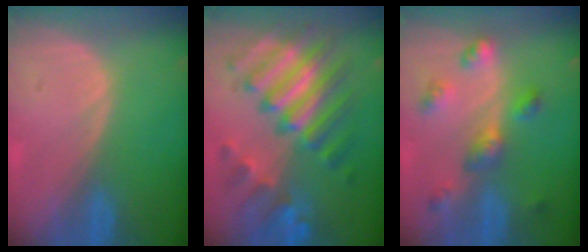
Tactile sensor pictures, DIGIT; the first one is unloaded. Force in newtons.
{"total": 11.7, "press": 11.6, "slide": 1.0}
{"total": 6.3, "press": 5.7, "slide": 2.7}